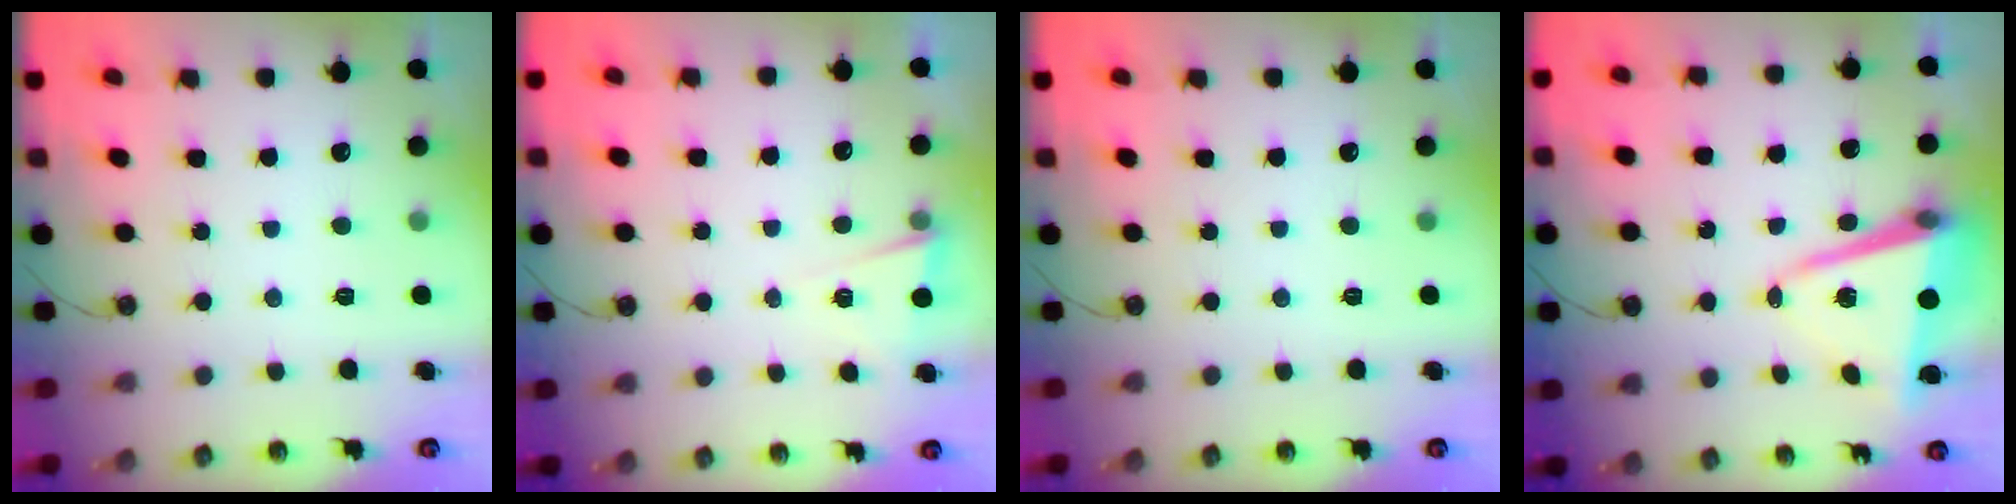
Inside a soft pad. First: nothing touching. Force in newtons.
{"total": 2.9, "press": 2.6, "slide": 1.3}
{"total": 0.0}
{"total": 9.8, "press": 9.7, "slide": 1.4}